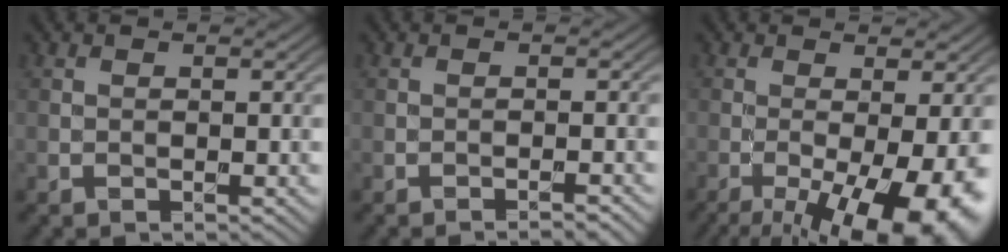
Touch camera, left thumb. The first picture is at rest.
{"total": 1.4, "force": [-1.1, 0.1, 0.8], "torque": [-0.004, 0.005, -0.021]}
{"total": 13.8, "force": [-6.0, 4.1, 11.7], "torque": [-0.182, -0.019, -0.080]}